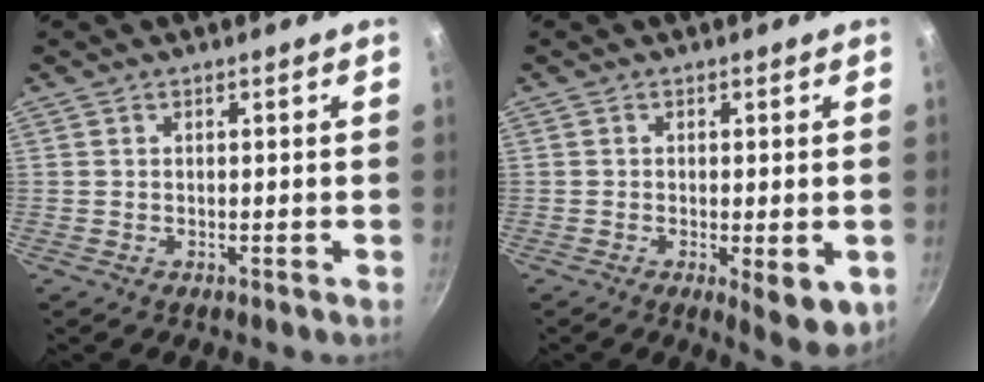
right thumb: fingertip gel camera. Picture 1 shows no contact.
{"total": 6.7, "force": [-2.0, 2.2, 6.0], "torque": [-0.081, -0.016, -0.024]}